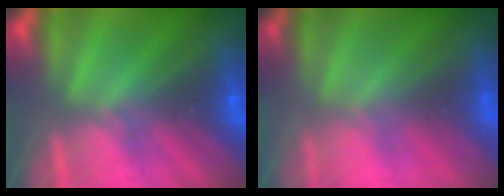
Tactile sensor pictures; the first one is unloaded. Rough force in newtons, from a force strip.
{"total": 2.4}